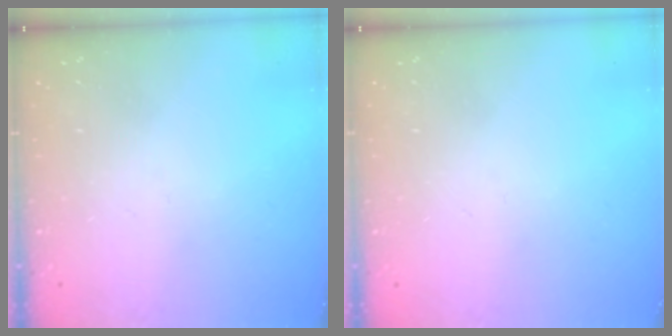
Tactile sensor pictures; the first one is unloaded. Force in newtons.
{"total": 0.0}